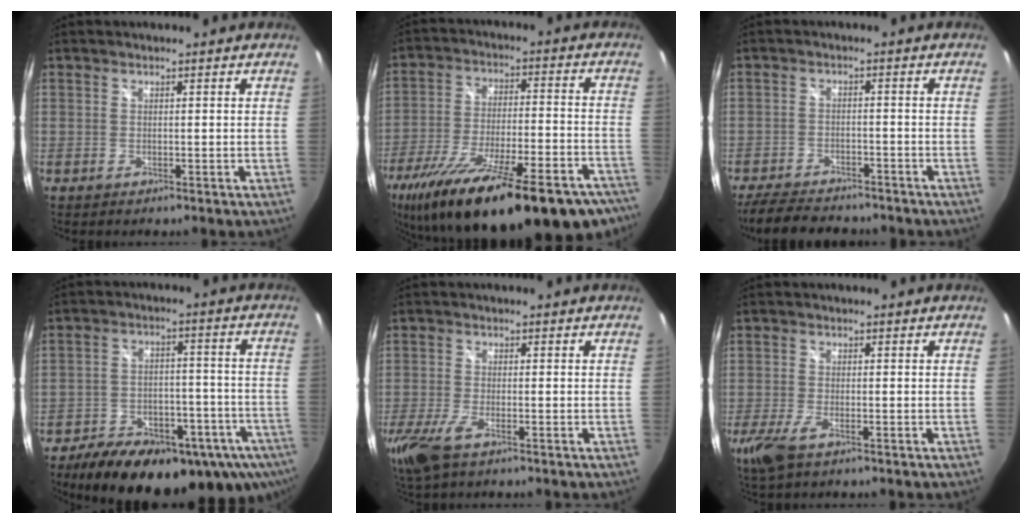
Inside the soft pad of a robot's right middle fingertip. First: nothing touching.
{"total": 34.0, "force": [-25.8, 9.4, 20.1], "torque": [-0.348, -0.057, -0.363]}
{"total": 10.8, "force": [-9.2, 3.5, 4.3], "torque": [-0.108, -0.009, -0.144]}
{"total": 25.8, "force": [-16.5, 12.0, 15.7], "torque": [-0.272, -0.027, -0.215]}
{"total": 6.9, "force": [-4.1, 2.3, 5.1], "torque": [-0.128, -0.024, -0.078]}
{"total": 4.9, "force": [-2.9, 1.5, 3.7], "torque": [-0.090, -0.016, -0.055]}